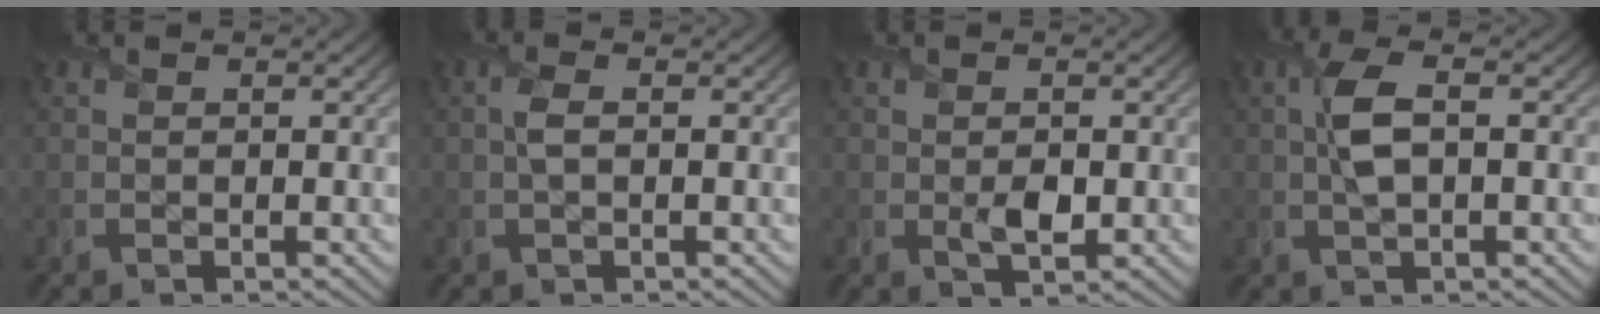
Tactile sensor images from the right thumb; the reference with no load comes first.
{"total": 1.6, "force": [0.1, 0.6, 1.5], "torque": [-0.037, 0.004, -0.001]}
{"total": 2.3, "force": [-0.3, 1.4, 1.8], "torque": [-0.033, -0.009, -0.001]}
{"total": 4.6, "force": [0.4, 1.9, 4.1], "torque": [-0.095, 0.008, 0.006]}